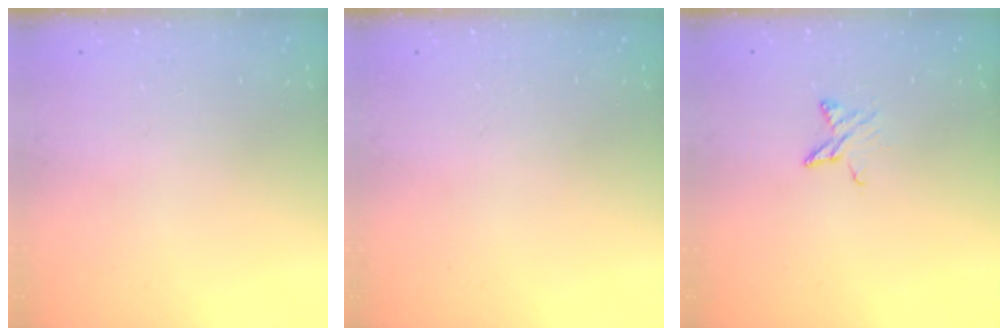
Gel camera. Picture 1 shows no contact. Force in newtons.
{"total": 0.0}
{"total": 5.7, "press": 5.7, "slide": 0.4}